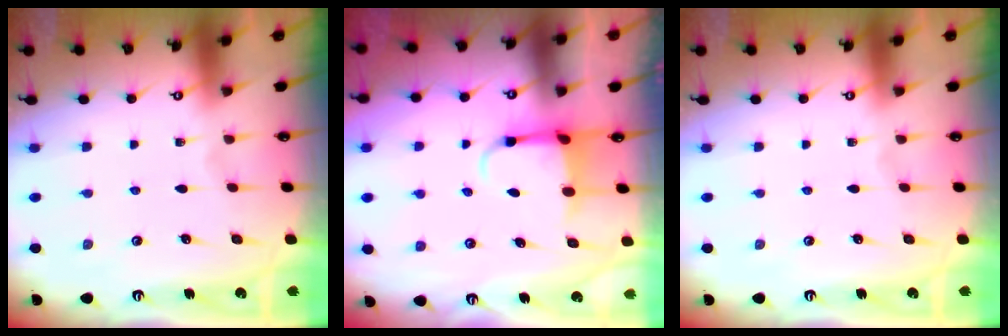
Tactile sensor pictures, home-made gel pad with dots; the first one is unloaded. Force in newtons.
{"total": 3.9, "press": 3.8, "slide": 0.9}
{"total": 0.0}